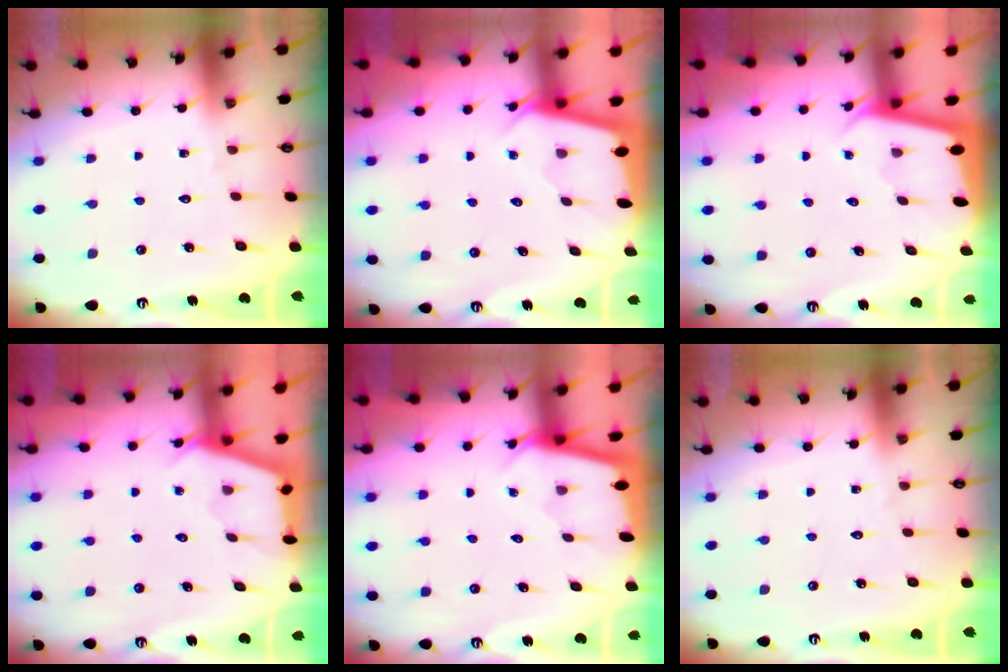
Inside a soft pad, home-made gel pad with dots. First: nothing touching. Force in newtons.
{"total": 2.0, "press": 2.0, "slide": 0.3}
{"total": 2.0, "press": 2.0, "slide": 0.0}
{"total": 2.8, "press": 2.8, "slide": 0.3}
{"total": 2.0, "press": 2.0, "slide": 0.2}
{"total": 0.0}